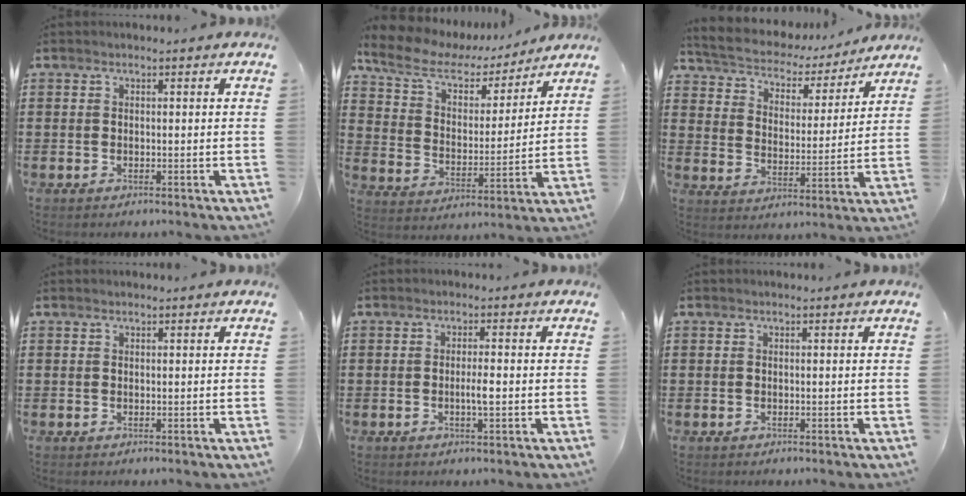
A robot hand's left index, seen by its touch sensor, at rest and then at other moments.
{"total": 7.5, "force": [5.9, 3.0, 3.4], "torque": [-0.096, -0.026, 0.100]}
{"total": 4.7, "force": [4.6, 0.9, 0.4], "torque": [-0.038, -0.035, 0.073]}
{"total": 0.0}
{"total": 2.4, "force": [-0.5, 0.3, 2.3], "torque": [-0.043, 0.000, -0.010]}
{"total": 0.0}